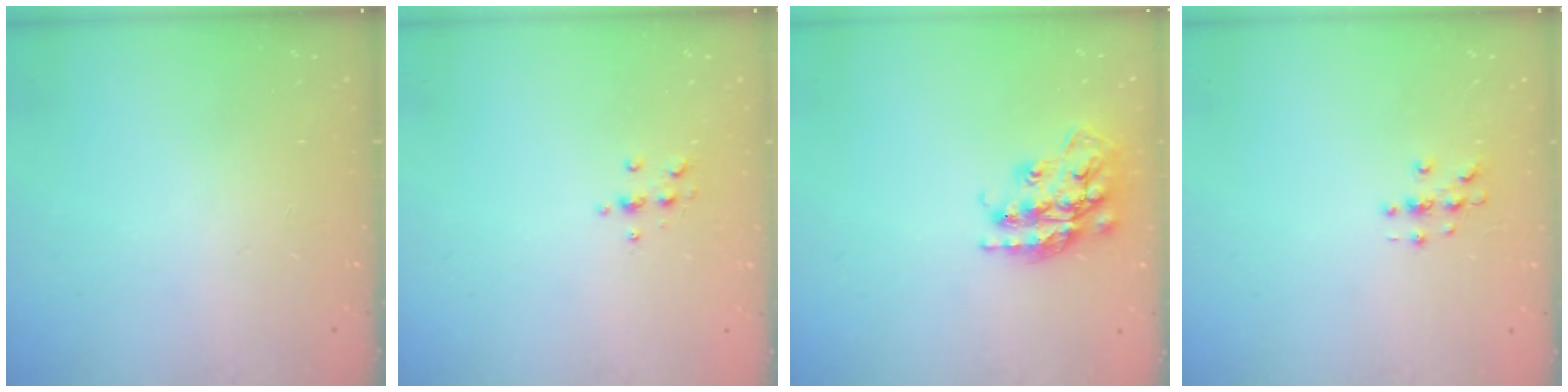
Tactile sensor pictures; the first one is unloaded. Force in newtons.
{"total": 5.4, "press": 5.2, "slide": 1.4}
{"total": 17.3, "press": 17.3, "slide": 1.0}
{"total": 2.9, "press": 2.9, "slide": 0.3}